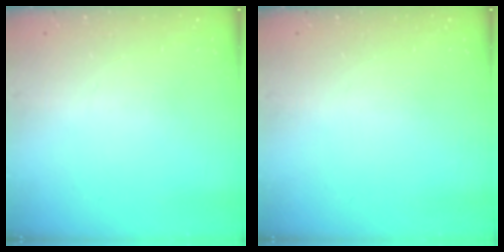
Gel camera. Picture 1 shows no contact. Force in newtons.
{"total": 0.0}